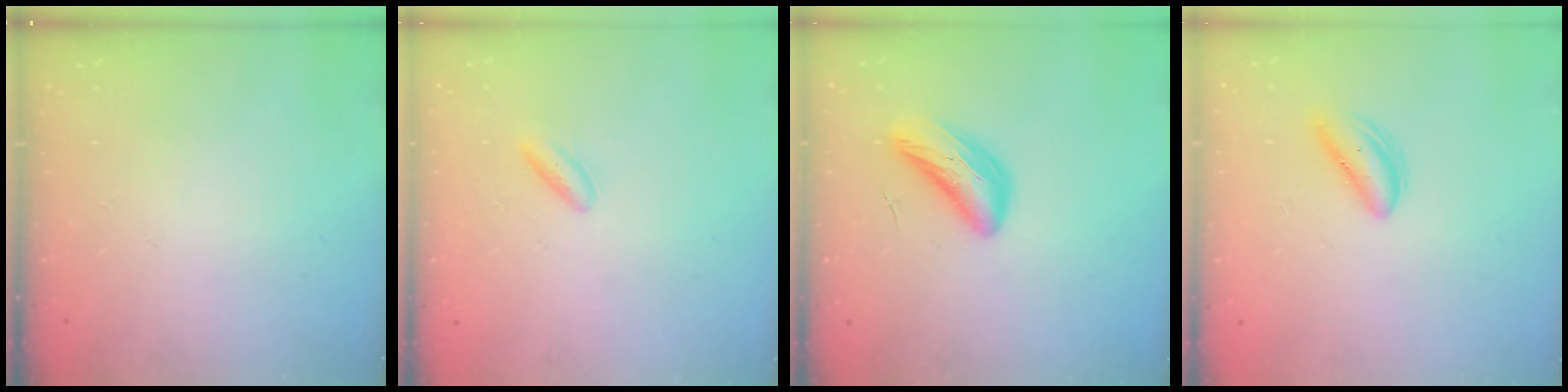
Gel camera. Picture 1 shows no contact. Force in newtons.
{"total": 2.5, "press": 2.2, "slide": 1.2}
{"total": 8.2, "press": 8.1, "slide": 1.2}
{"total": 3.4, "press": 3.4, "slide": 0.2}